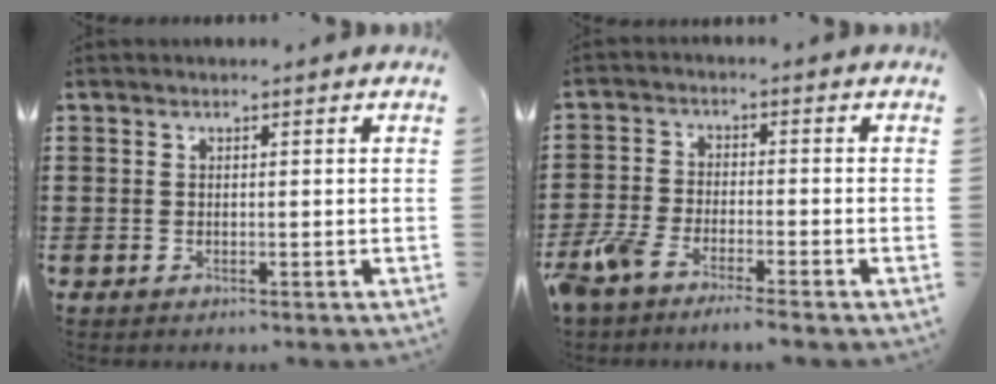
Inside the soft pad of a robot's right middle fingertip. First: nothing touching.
{"total": 4.7, "force": [-4.2, 0.6, 2.0], "torque": [-0.070, -0.015, -0.090]}